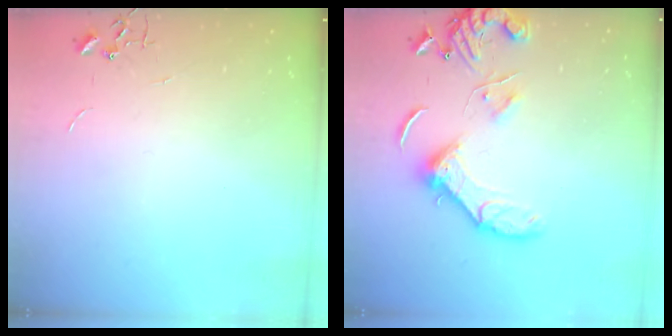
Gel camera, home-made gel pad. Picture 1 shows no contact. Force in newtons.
{"total": 13.5, "press": 13.4, "slide": 1.7}